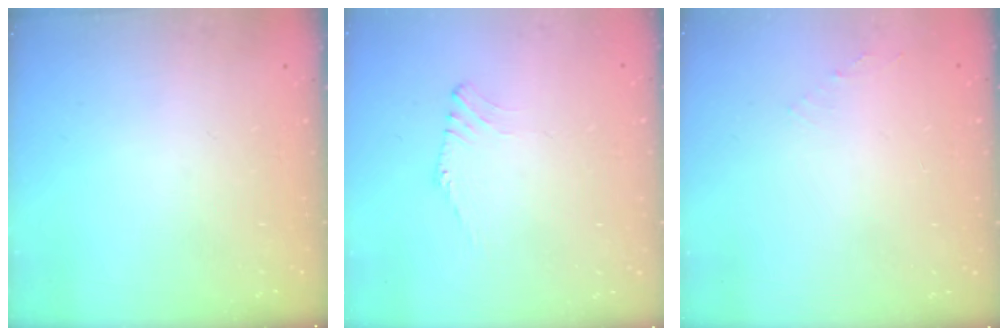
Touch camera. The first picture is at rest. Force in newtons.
{"total": 1.2, "press": 1.0, "slide": 0.7}
{"total": 0.6, "press": 0.5, "slide": 0.3}